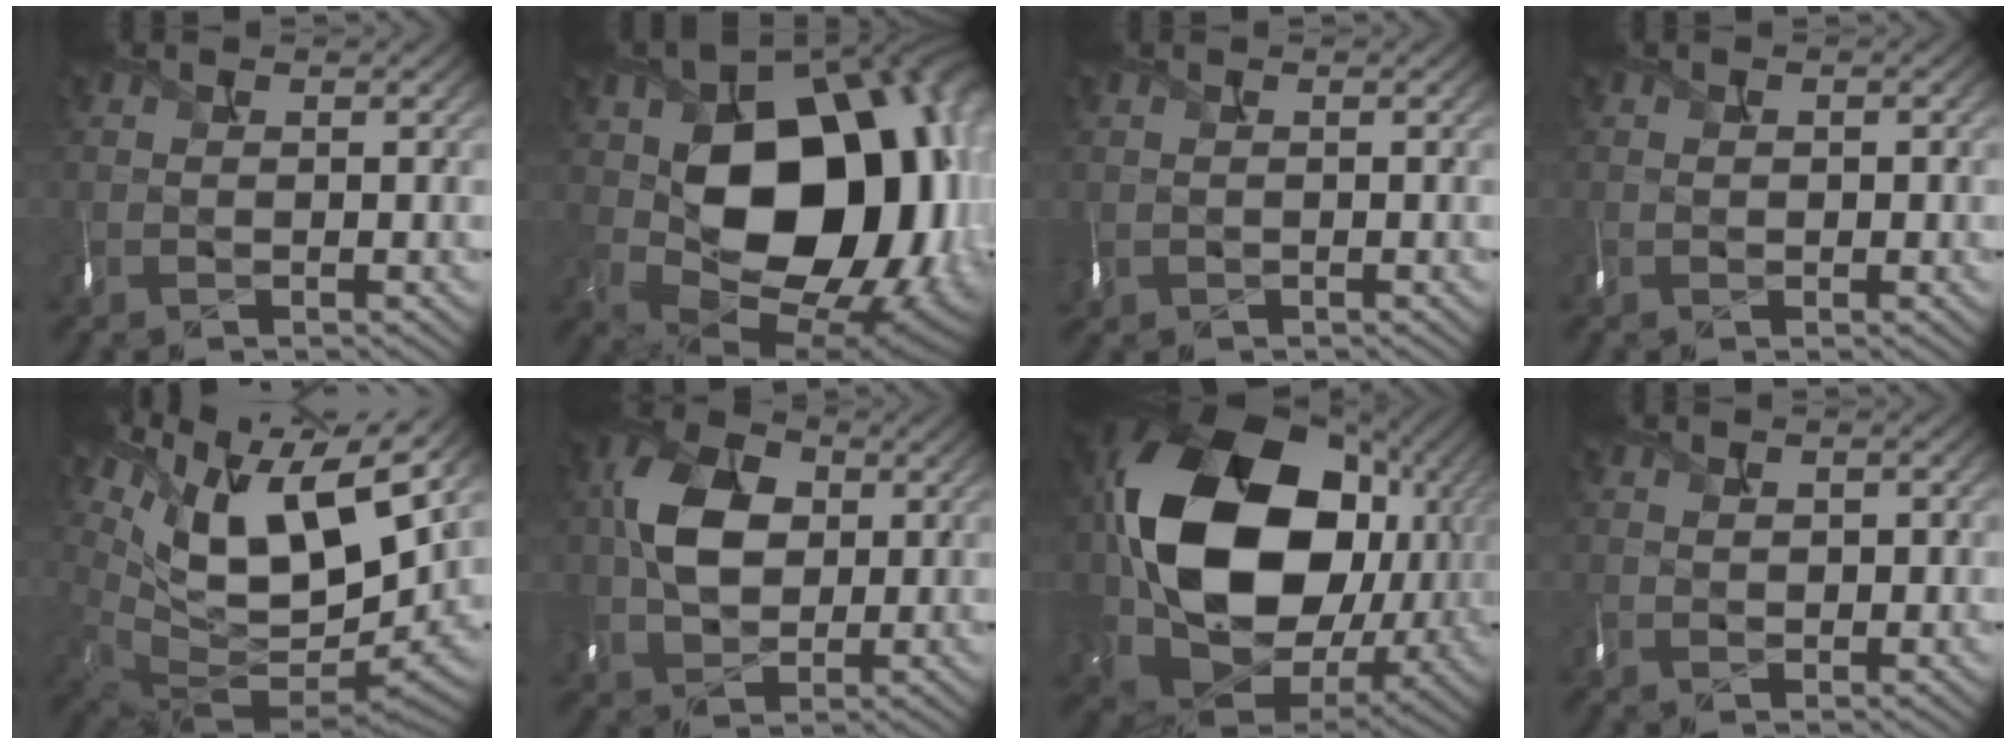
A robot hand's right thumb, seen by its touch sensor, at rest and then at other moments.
{"total": 19.4, "force": [0.3, 13.6, 13.8], "torque": [-0.215, -0.047, 0.036]}
{"total": 1.0, "force": [-0.1, 0.7, 0.6], "torque": [-0.028, -0.002, -0.002]}
{"total": 0.9, "force": [-0.2, 0.8, 0.3], "torque": [-0.006, -0.003, 0.001]}
{"total": 15.3, "force": [7.0, 6.8, 11.8], "torque": [-0.243, 0.012, 0.135]}
{"total": 8.3, "force": [1.0, 6.3, 5.3], "torque": [-0.122, 0.003, 0.012]}
{"total": 20.3, "force": [2.8, 16.0, 12.1], "torque": [-0.296, -0.039, 0.085]}
{"total": 1.3, "force": [0.2, 1.0, 0.8], "torque": [-0.017, -0.002, 0.009]}